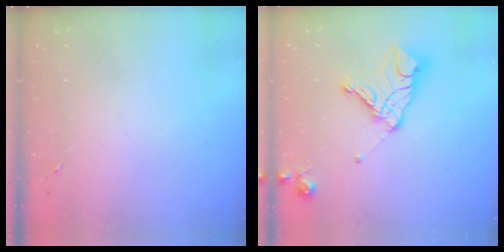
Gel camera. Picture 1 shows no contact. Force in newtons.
{"total": 14.0, "press": 13.9, "slide": 1.5}